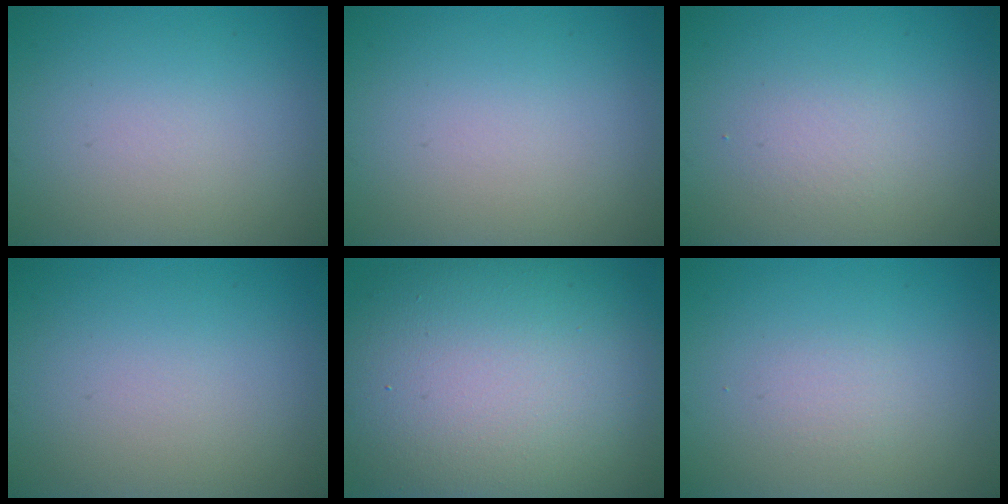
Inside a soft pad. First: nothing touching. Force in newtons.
{"total": 0.0}
{"total": 1.3, "press": 1.3, "slide": 0.1}
{"total": 0.0}
{"total": 16.8, "press": 16.7, "slide": 1.2}
{"total": 0.9, "press": 0.9, "slide": 0.0}